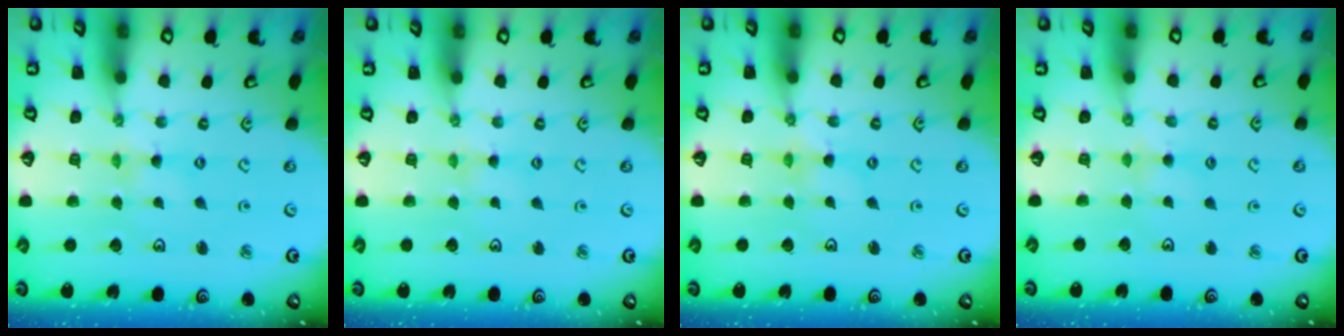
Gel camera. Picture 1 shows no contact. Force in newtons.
{"total": 1.9, "press": 1.9, "slide": 0.4}
{"total": 1.2, "press": 1.1, "slide": 0.2}
{"total": 2.5, "press": 2.5, "slide": 0.3}